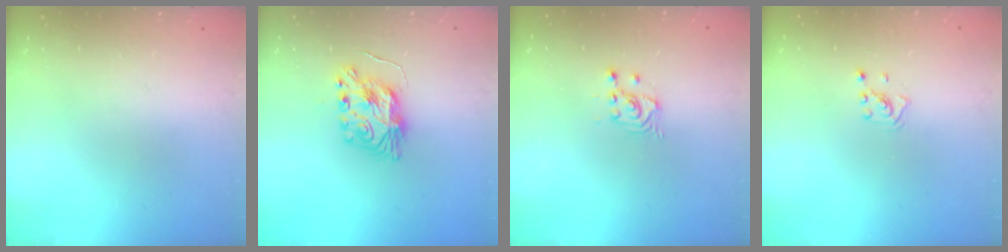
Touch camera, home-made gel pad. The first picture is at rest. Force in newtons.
{"total": 8.6, "press": 8.6, "slide": 0.5}
{"total": 2.6, "press": 2.5, "slide": 0.3}
{"total": 2.0, "press": 2.0, "slide": 0.6}